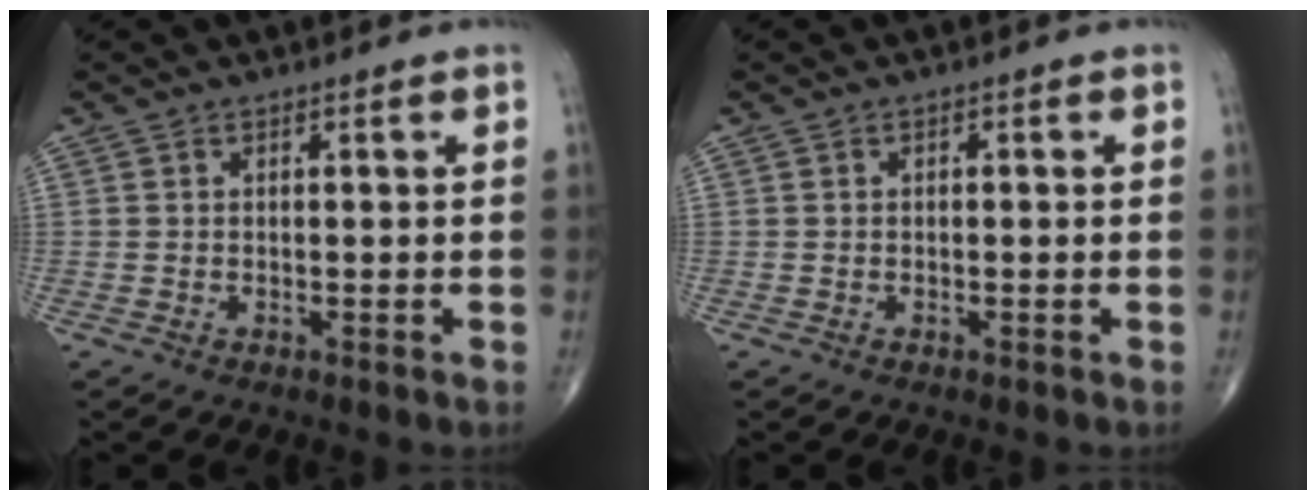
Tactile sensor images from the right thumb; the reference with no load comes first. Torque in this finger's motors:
{"motor_torque": [-0.15, -0.28, 0.05, 0.16, -0.01]}